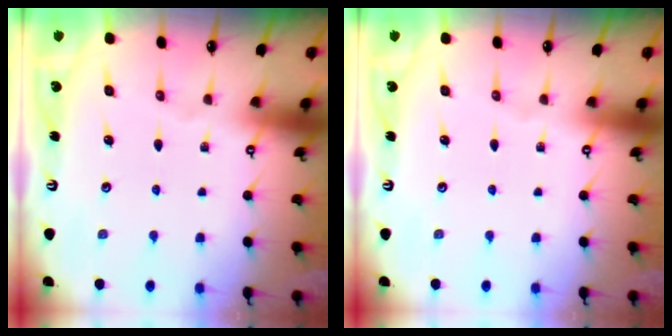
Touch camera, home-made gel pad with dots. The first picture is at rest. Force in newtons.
{"total": 0.0}